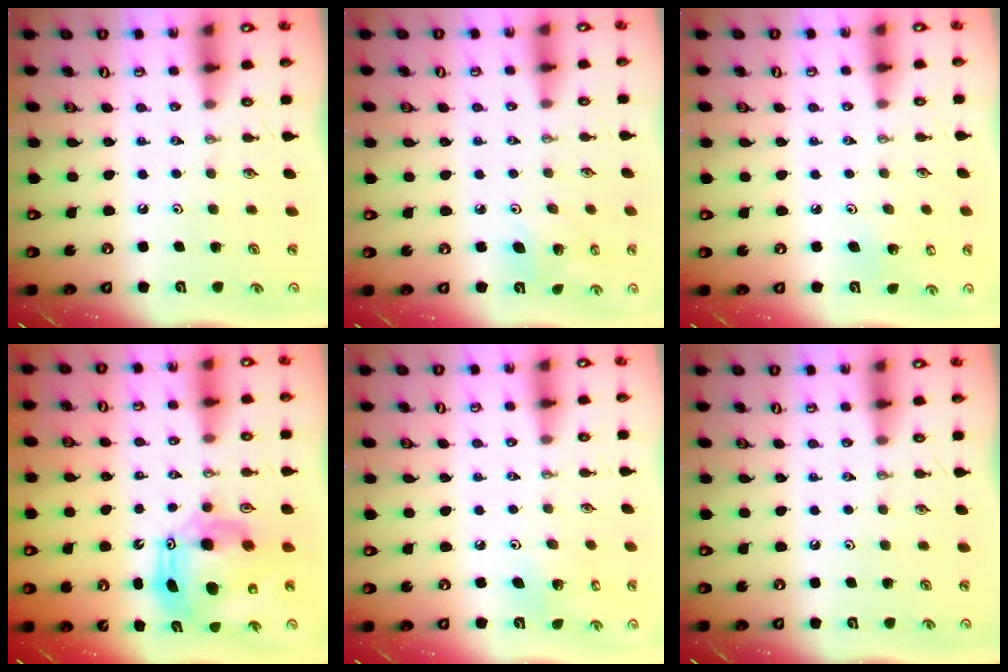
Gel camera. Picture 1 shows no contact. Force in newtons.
{"total": 4.3, "press": 4.0, "slide": 1.6}
{"total": 2.7, "press": 2.6, "slide": 1.0}
{"total": 13.8, "press": 13.8, "slide": 1.6}
{"total": 5.5, "press": 5.5, "slide": 0.3}
{"total": 0.0}